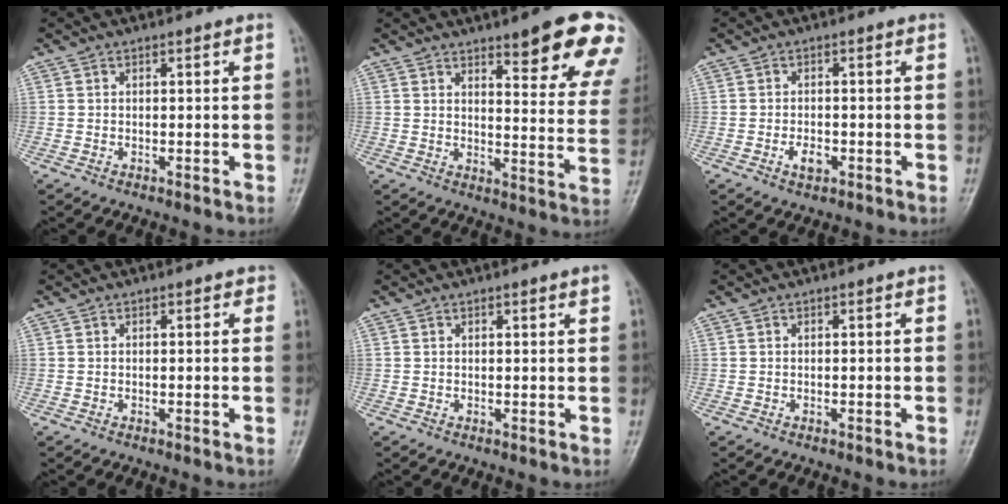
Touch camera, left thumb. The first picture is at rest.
{"total": 16.8, "force": [10.7, 3.7, 12.4], "torque": [-0.122, -0.058, 0.130]}
{"total": 2.7, "force": [-1.1, 1.6, 1.9], "torque": [-0.030, 0.003, -0.016]}
{"total": 0.9, "force": [0.5, 0.6, 0.5], "torque": [0.001, -0.001, 0.001]}
{"total": 1.4, "force": [0.9, 0.0, 1.0], "torque": [-0.013, -0.003, 0.012]}
{"total": 0.0}